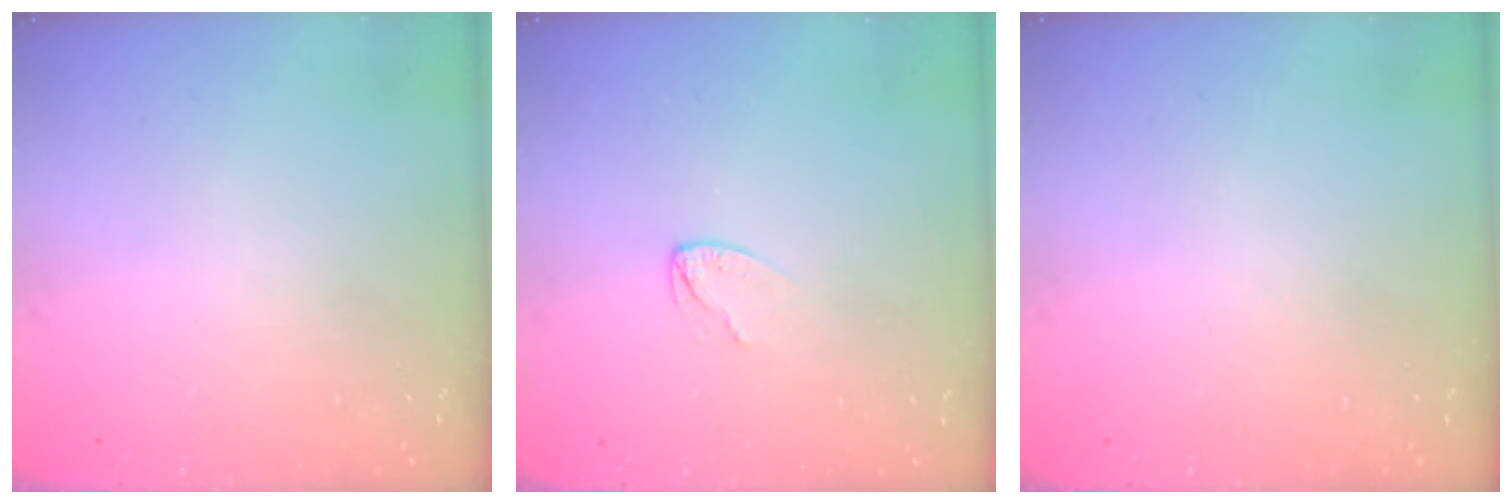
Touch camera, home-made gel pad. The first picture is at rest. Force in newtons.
{"total": 3.0, "press": 3.0, "slide": 0.3}
{"total": 0.0}